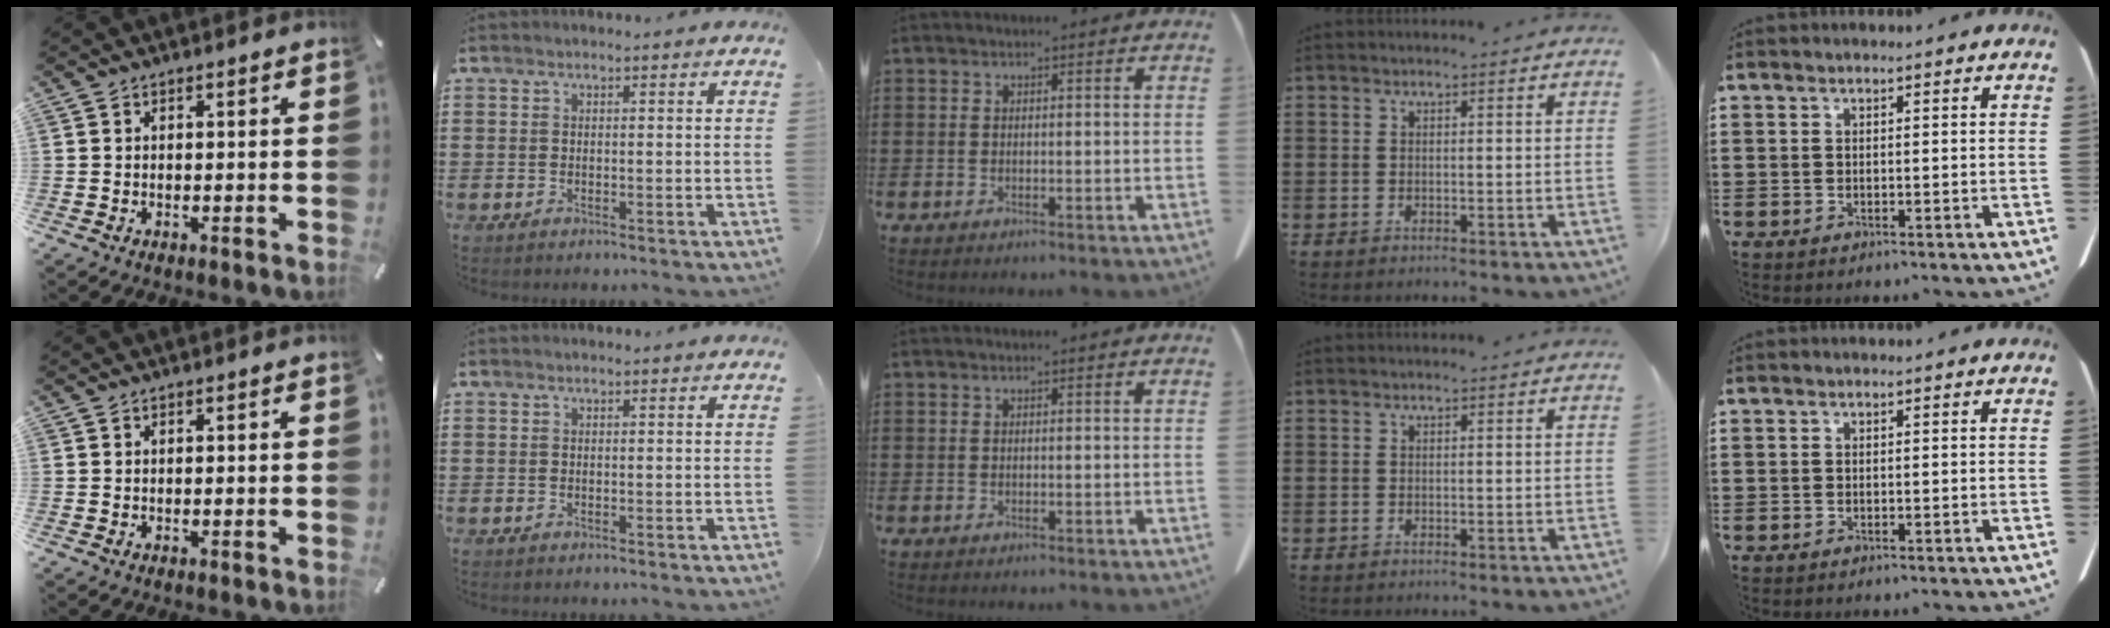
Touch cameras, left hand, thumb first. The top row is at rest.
{}